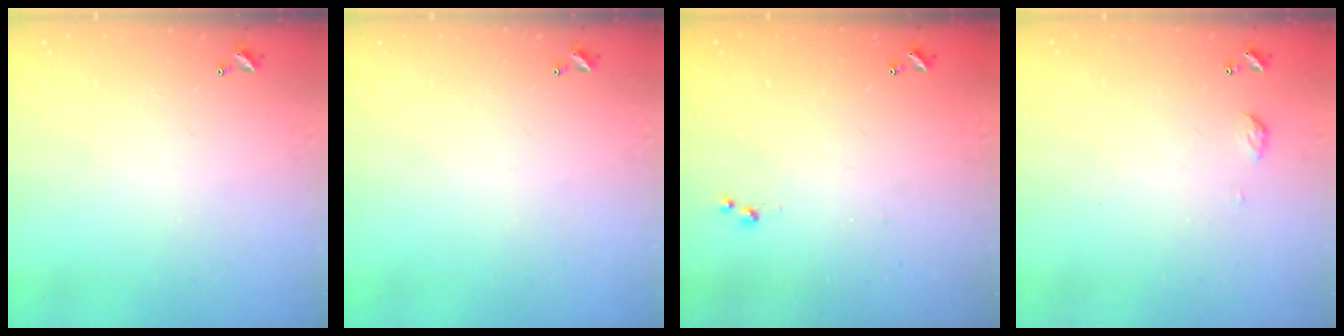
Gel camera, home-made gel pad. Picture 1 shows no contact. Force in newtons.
{"total": 0.0}
{"total": 3.0, "press": 3.0, "slide": 0.4}
{"total": 4.6, "press": 4.5, "slide": 0.6}